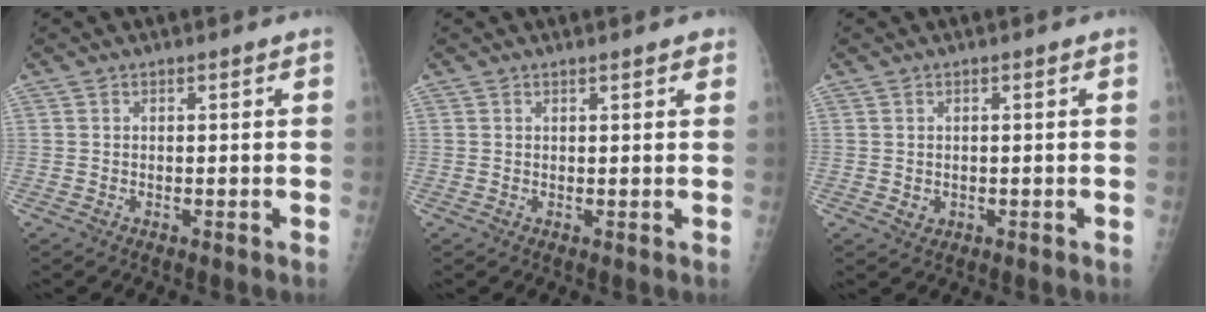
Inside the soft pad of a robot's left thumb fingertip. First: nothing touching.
{"total": 1.8, "force": [1.4, 0.6, 1.1], "torque": [-0.008, -0.002, 0.015]}
{"total": 1.4, "force": [-0.1, 1.3, 0.6], "torque": [-0.007, 0.000, 0.004]}